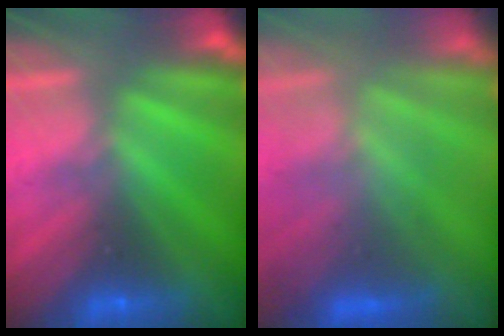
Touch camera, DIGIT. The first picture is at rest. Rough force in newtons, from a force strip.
{"total": 2.9}